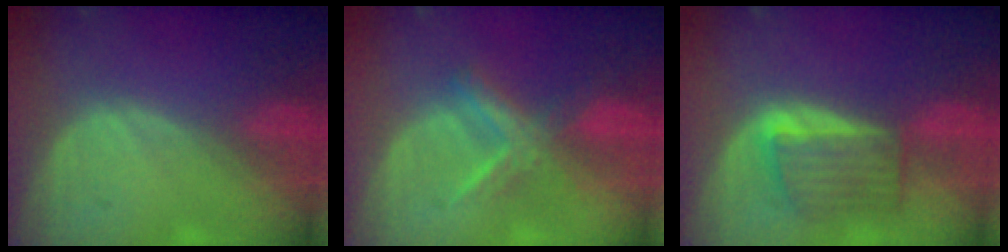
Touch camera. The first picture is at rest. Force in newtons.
{"total": 5.6, "press": 5.6, "slide": 0.1}
{"total": 6.0, "press": 6.0, "slide": 0.7}